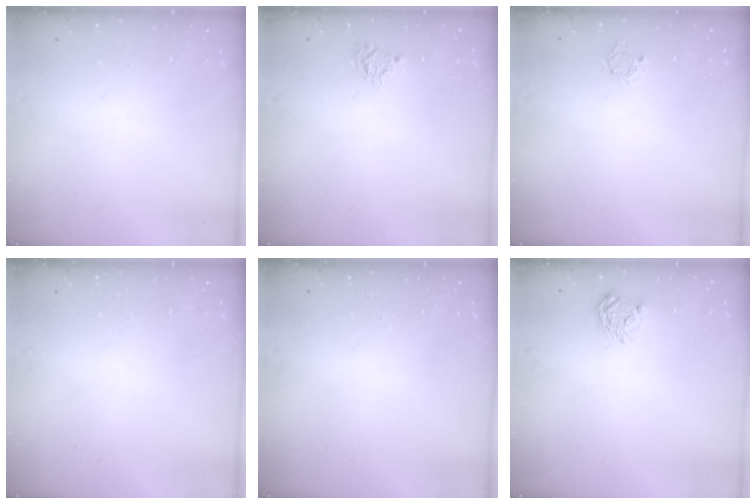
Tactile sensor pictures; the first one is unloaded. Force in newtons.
{"total": 4.8, "press": 4.7, "slide": 0.5}
{"total": 2.3, "press": 2.3, "slide": 0.3}
{"total": 0.0}
{"total": 0.0}
{"total": 5.8, "press": 5.8, "slide": 0.4}